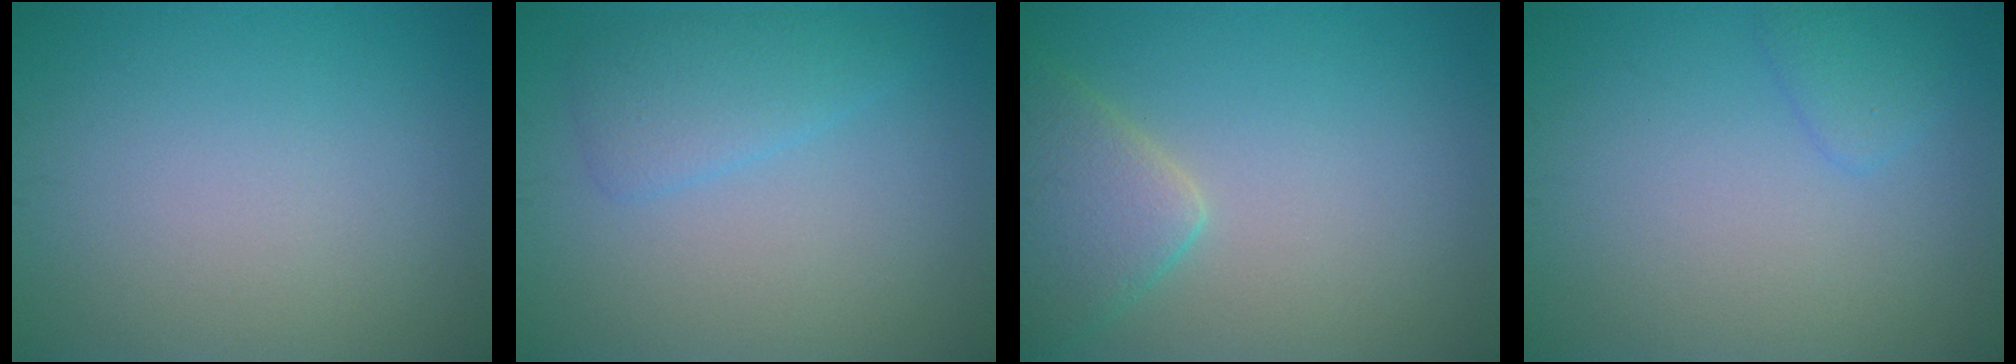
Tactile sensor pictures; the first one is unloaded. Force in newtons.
{"total": 2.6, "press": 2.6, "slide": 0.1}
{"total": 4.4, "press": 4.4, "slide": 0.2}
{"total": 1.4, "press": 1.4, "slide": 0.1}